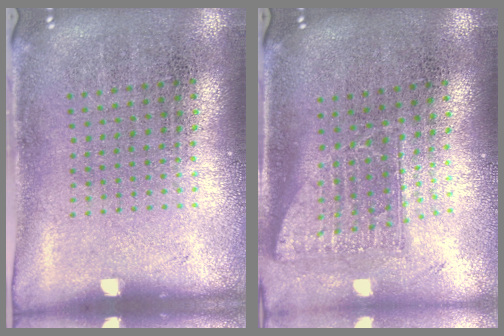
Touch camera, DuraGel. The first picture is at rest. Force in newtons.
{"total": 1.7, "press": 1.3, "slide": 1.1}